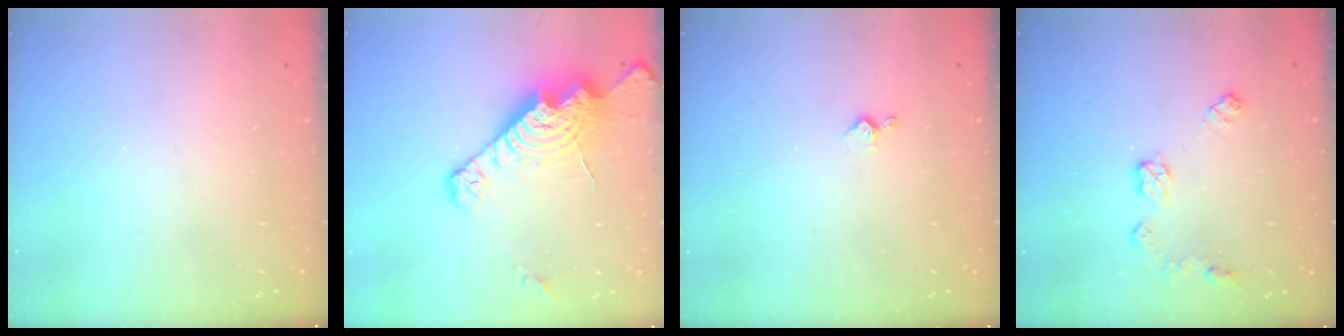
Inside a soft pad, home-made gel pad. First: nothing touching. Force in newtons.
{"total": 18.1, "press": 18.0, "slide": 1.5}
{"total": 2.8, "press": 2.7, "slide": 0.4}
{"total": 7.8, "press": 7.8, "slide": 0.3}